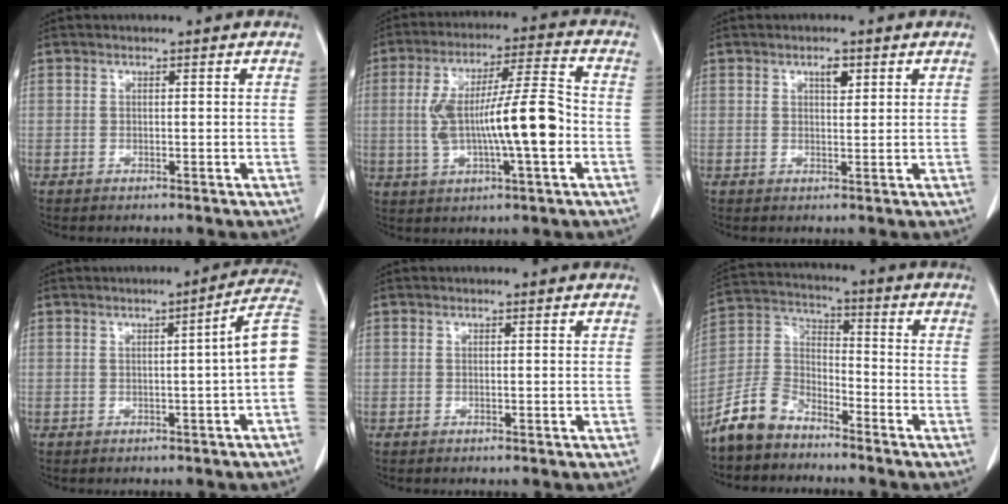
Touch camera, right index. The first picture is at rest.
{"total": 13.7, "force": [-1.7, 1.8, 13.5], "torque": [-0.247, 0.016, -0.024]}
{"total": 2.1, "force": [1.1, 0.8, 1.6], "torque": [-0.024, -0.002, 0.017]}
{"total": 6.7, "force": [-0.4, -0.5, 6.7], "torque": [-0.073, 0.016, -0.012]}
{"total": 0.0}
{"total": 8.5, "force": [-7.0, 4.1, 2.8], "torque": [-0.071, 0.013, -0.145]}